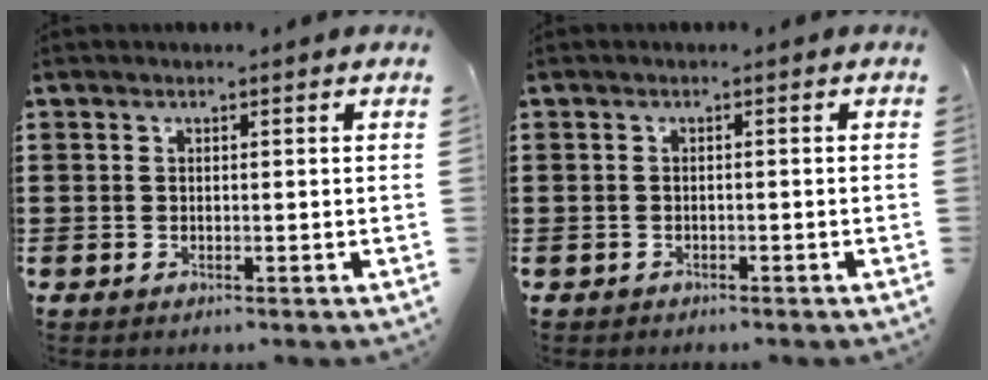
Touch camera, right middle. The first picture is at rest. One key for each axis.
{"total": 0.7, "fx": -0.7, "fy": 0.3, "fz": -0.1, "tx": -0.001, "ty": 0.000, "tz": -0.015}